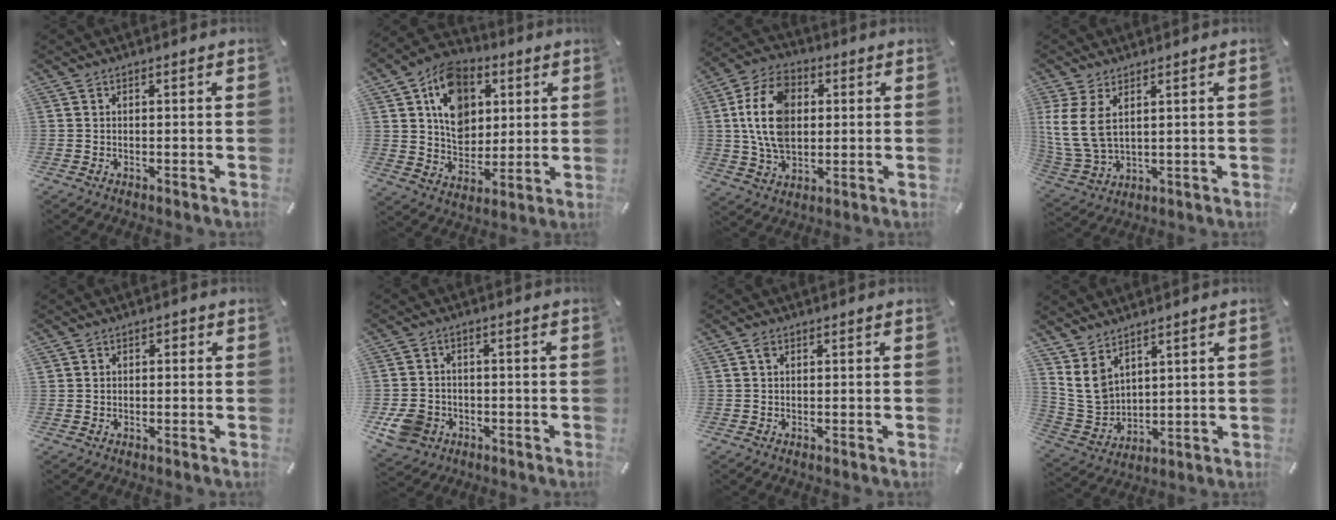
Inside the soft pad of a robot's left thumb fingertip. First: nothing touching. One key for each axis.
{"total": 14.2, "fx": 4.8, "fy": 11.4, "fz": 6.9, "tx": -0.110, "ty": -0.008, "tz": 0.094}
{"total": 14.5, "fx": 1.7, "fy": 10.5, "fz": 9.9, "tx": -0.214, "ty": 0.012, "tz": 0.029}
{"total": 9.0, "fx": 3.3, "fy": 5.3, "fz": 6.5, "tx": -0.167, "ty": -0.017, "tz": 0.059}
{"total": 1.6, "fx": -0.1, "fy": 1.6, "fz": 0.3, "tx": -0.007, "ty": 0.007, "tz": -0.005}
{"total": 7.5, "fx": -2.4, "fy": 6.5, "fz": 2.7, "tx": -0.056, "ty": 0.014, "tz": -0.045}
{"total": 1.0, "fx": 0.4, "fy": 0.7, "fz": 0.7, "tx": -0.015, "ty": 0.003, "tz": 0.006}
{"total": 8.3, "fx": 4.8, "fy": 6.0, "fz": 3.0, "tx": -0.106, "ty": -0.031, "tz": 0.093}